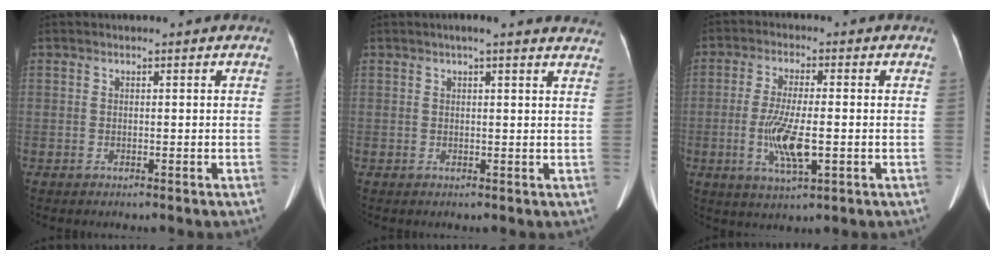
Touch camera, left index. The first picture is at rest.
{"total": 11.3, "force": [10.0, 1.3, 5.1], "torque": [-0.053, 0.013, 0.097]}
{"total": 8.0, "force": [-1.7, 1.7, 7.6], "torque": [-0.157, -0.011, -0.030]}